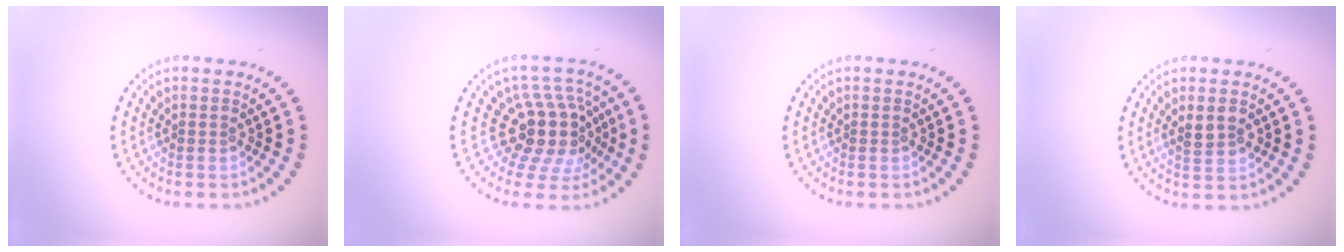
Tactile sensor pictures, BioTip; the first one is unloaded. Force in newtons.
{"total": 5.0, "press": 3.7, "slide": 3.3}
{"total": 0.0}
{"total": 2.1, "press": 2.1, "slide": 0.4}